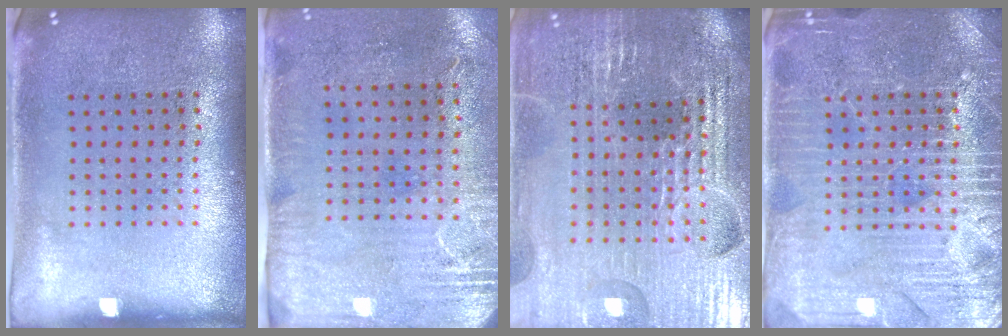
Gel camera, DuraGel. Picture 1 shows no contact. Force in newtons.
{"total": 2.9, "press": 2.4, "slide": 1.7}
{"total": 4.7, "press": 4.5, "slide": 1.5}
{"total": 4.0, "press": 4.0, "slide": 0.7}